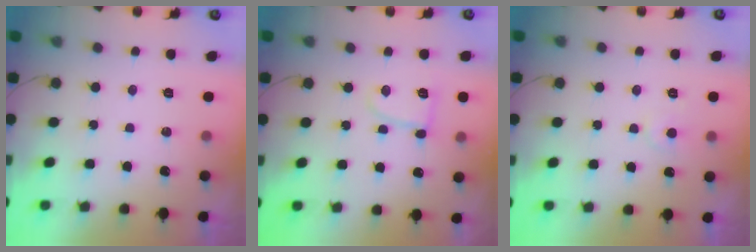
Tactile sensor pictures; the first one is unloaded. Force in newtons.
{"total": 6.7, "press": 6.7, "slide": 0.6}
{"total": 4.1, "press": 4.1, "slide": 0.4}